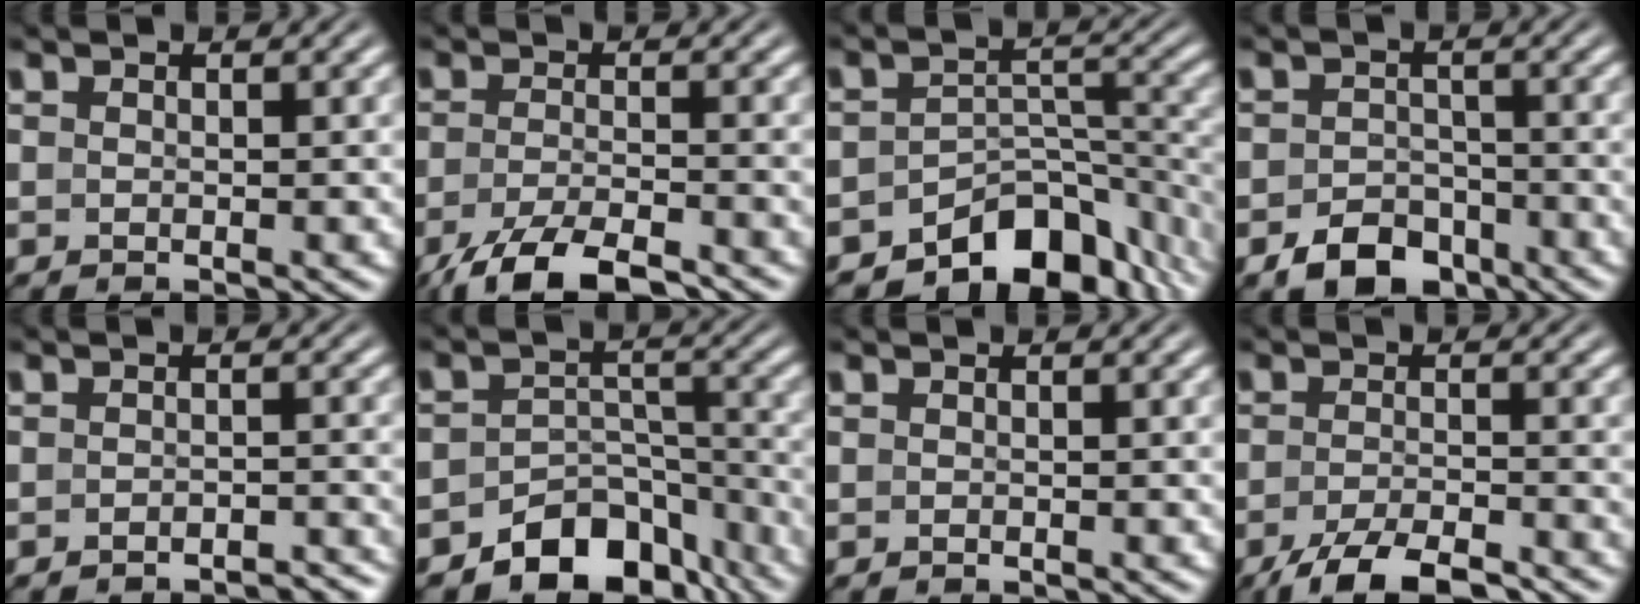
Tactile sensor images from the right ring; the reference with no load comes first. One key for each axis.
{"total": 6.0, "fx": -4.8, "fy": 1.6, "fz": 3.3, "tx": -0.063, "ty": -0.024, "tz": -0.064}
{"total": 12.7, "fx": -8.8, "fy": 6.5, "fz": 6.4, "tx": -0.094, "ty": -0.035, "tz": -0.122}
{"total": 5.2, "fx": -4.3, "fy": 2.7, "fz": 1.0, "tx": -0.001, "ty": -0.015, "tz": -0.070}
{"total": 3.0, "fx": -3.0, "fy": 0.2, "fz": 0.4, "tx": -0.010, "ty": -0.011, "tz": -0.043}
{"total": 9.9, "fx": -7.2, "fy": 5.5, "fz": 3.8, "tx": -0.054, "ty": -0.027, "tz": -0.104}
{"total": 0.0}
{"total": 5.3, "fx": -4.5, "fy": 1.2, "fz": 2.6, "tx": -0.045, "ty": -0.017, "tz": -0.064}